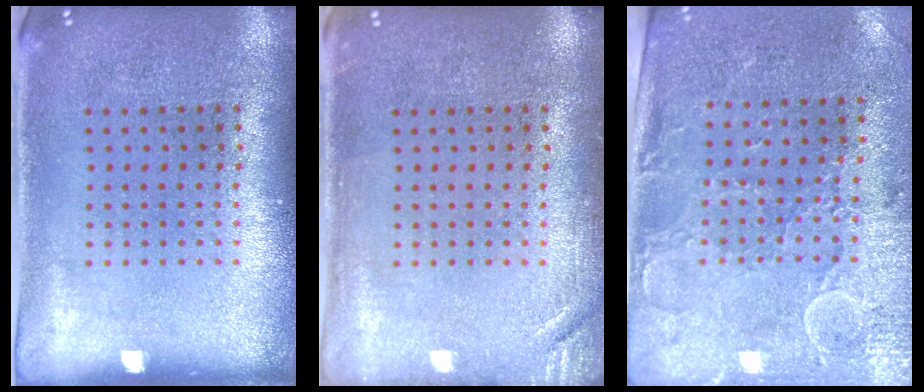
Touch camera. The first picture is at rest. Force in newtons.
{"total": 1.5, "press": 1.5, "slide": 0.3}
{"total": 2.9, "press": 2.5, "slide": 1.5}